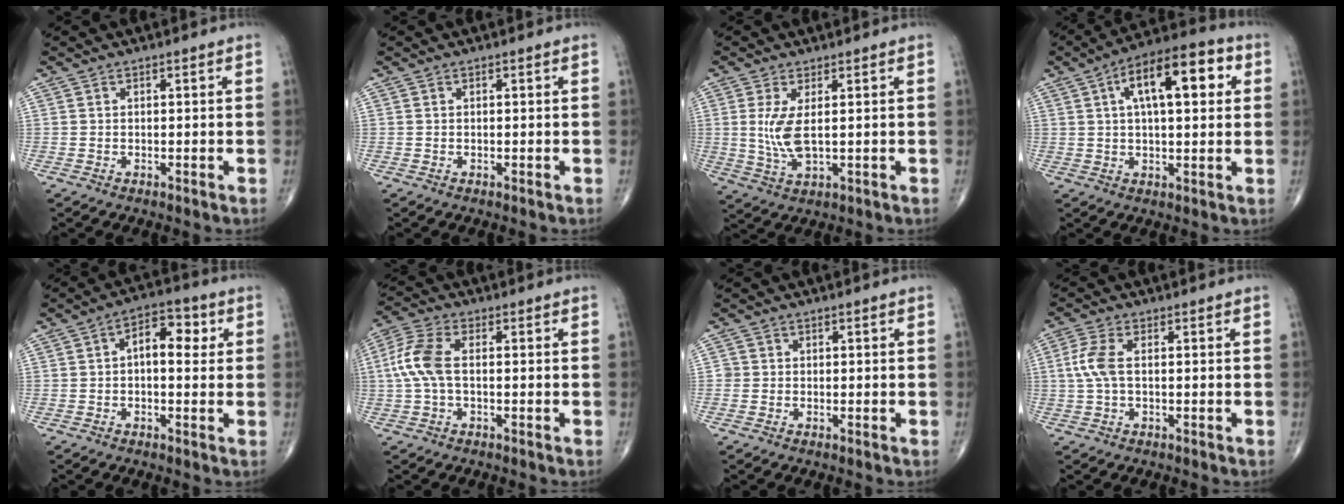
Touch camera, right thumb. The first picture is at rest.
{"total": 0.0}
{"total": 6.0, "force": [0.8, 2.1, 5.6], "torque": [-0.128, -0.015, 0.023]}
{"total": 15.5, "force": [4.6, 6.4, 13.4], "torque": [-0.187, 0.022, 0.062]}
{"total": 7.5, "force": [1.2, 4.1, 6.1], "torque": [-0.070, 0.020, 0.011]}
{"total": 5.9, "force": [0.0, 2.5, 5.4], "torque": [-0.145, 0.013, -0.007]}
{"total": 1.0, "force": [-0.1, 0.9, 0.0], "torque": [0.006, 0.004, -0.004]}
{"total": 4.7, "force": [0.3, 2.2, 4.2], "torque": [-0.116, 0.009, 0.002]}